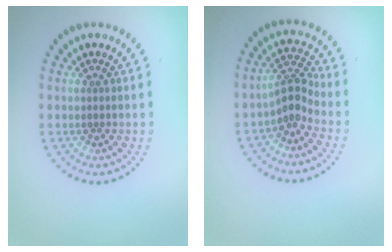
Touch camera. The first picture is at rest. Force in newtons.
{"total": 2.5, "press": 1.8, "slide": 1.8}